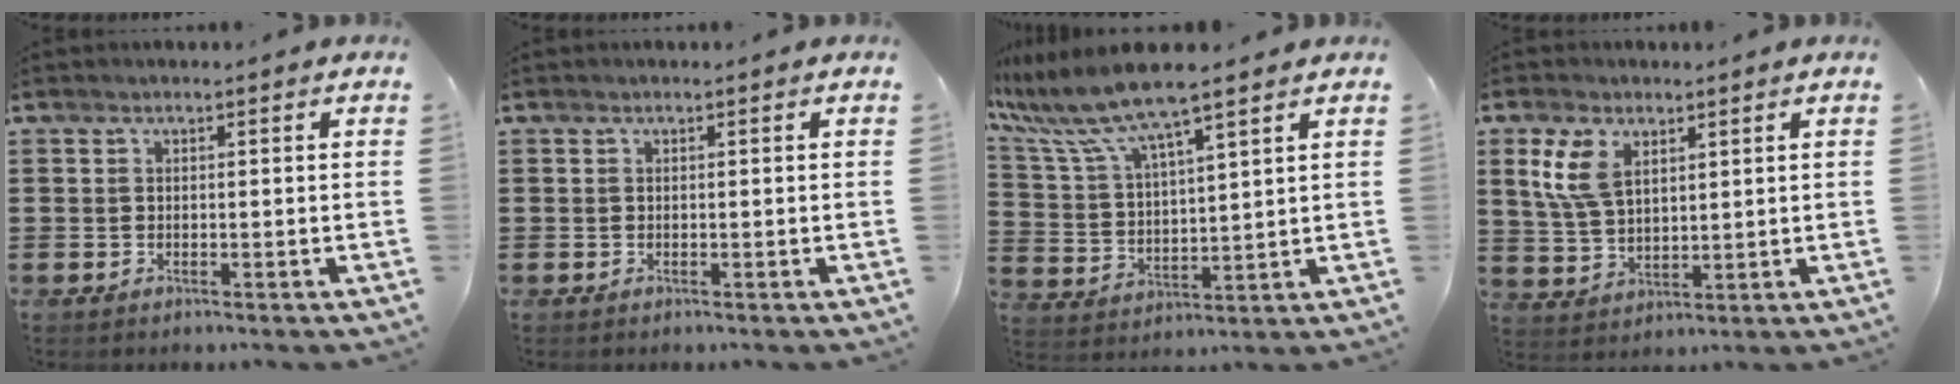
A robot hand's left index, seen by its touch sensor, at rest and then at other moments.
{"total": 0.0}
{"total": 8.7, "force": [7.3, 0.4, 4.7], "torque": [-0.119, -0.035, 0.125]}
{"total": 7.0, "force": [3.4, 3.8, 4.9], "torque": [-0.115, 0.008, 0.061]}